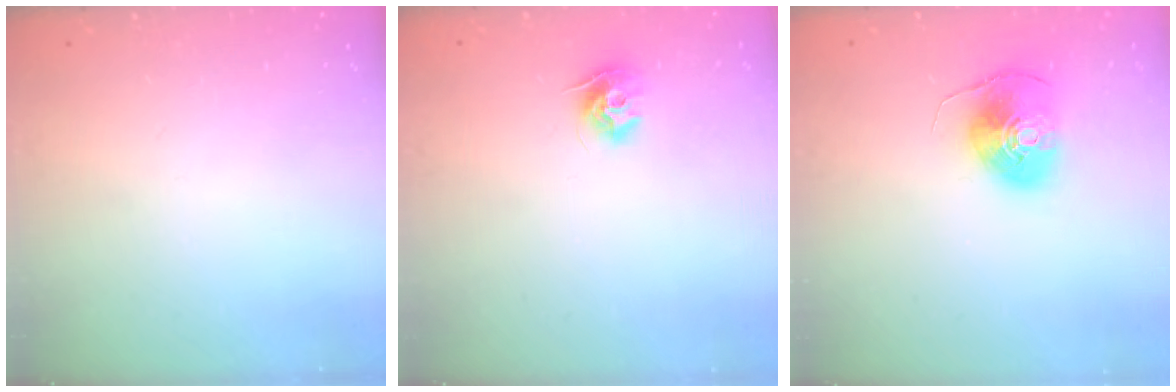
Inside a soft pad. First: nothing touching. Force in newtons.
{"total": 8.8, "press": 8.8, "slide": 0.2}
{"total": 8.4, "press": 8.3, "slide": 1.5}